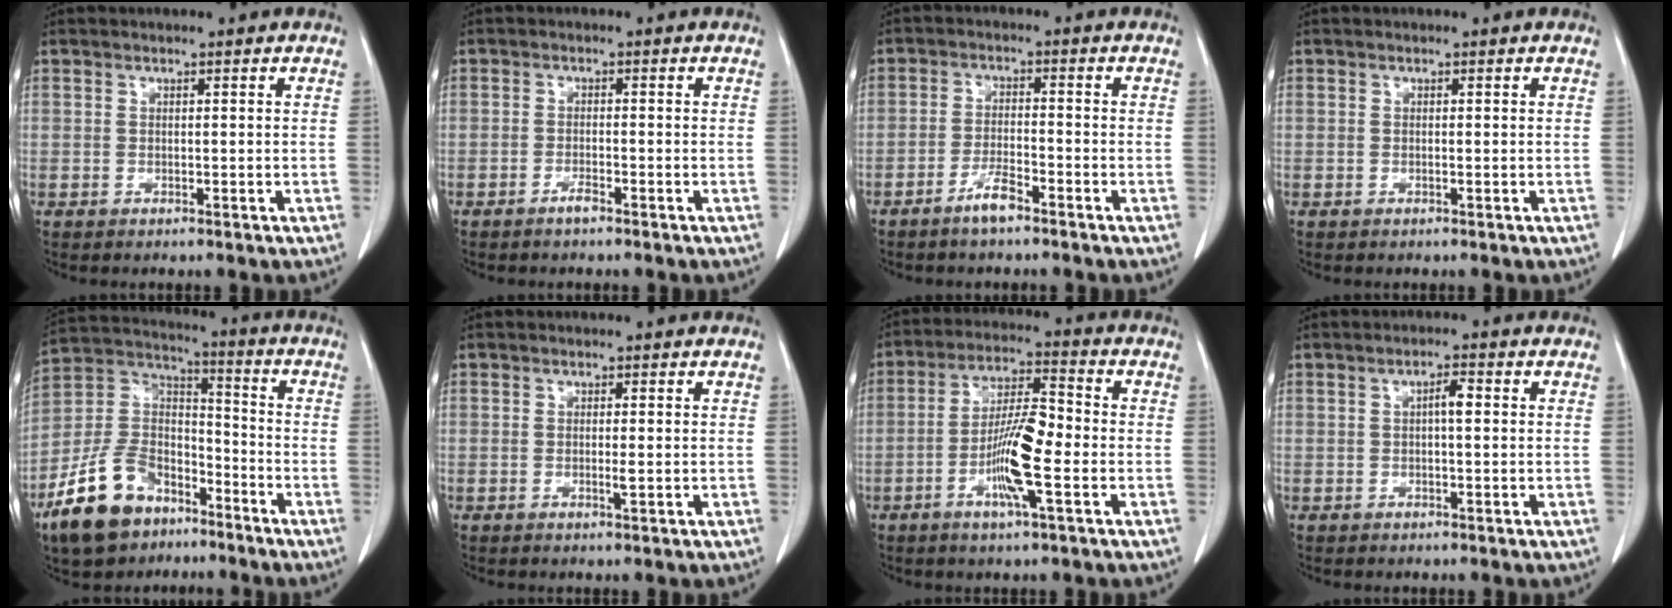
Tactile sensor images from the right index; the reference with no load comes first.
{"total": 1.5, "force": [-1.2, 0.2, 0.9], "torque": [-0.018, 0.000, -0.020]}
{"total": 3.8, "force": [-2.8, 0.5, 2.5], "torque": [-0.049, -0.001, -0.054]}
{"total": 0.0}
{"total": 14.8, "force": [-9.5, 8.6, 7.4], "torque": [-0.164, 0.021, -0.175]}
{"total": 1.2, "force": [-0.1, 0.1, 1.1], "torque": [-0.022, -0.004, -0.003]}
{"total": 10.2, "force": [-2.9, 1.3, 9.8], "torque": [-0.183, 0.001, -0.059]}
{"total": 2.3, "force": [0.2, 0.4, 2.2], "torque": [-0.037, 0.005, 0.002]}